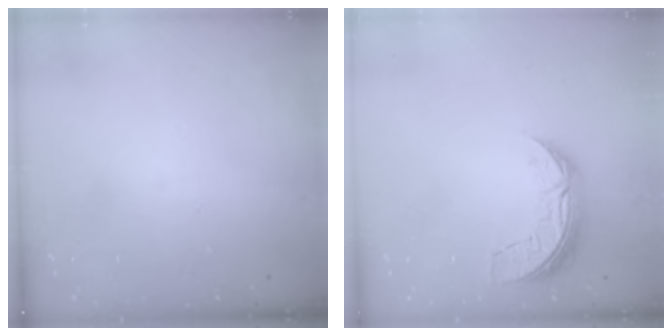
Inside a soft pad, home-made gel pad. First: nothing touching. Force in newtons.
{"total": 7.3, "press": 7.3, "slide": 0.4}